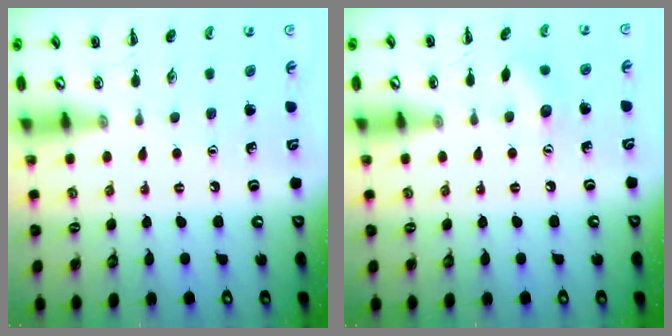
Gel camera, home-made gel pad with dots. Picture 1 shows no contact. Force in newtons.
{"total": 6.2, "press": 6.1, "slide": 1.3}